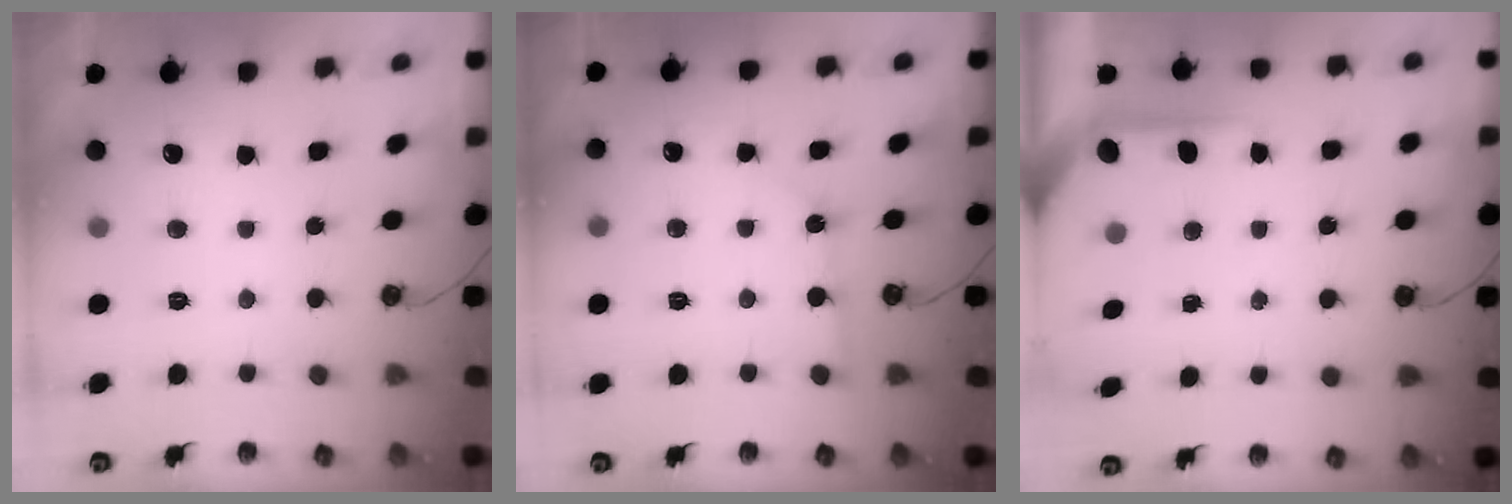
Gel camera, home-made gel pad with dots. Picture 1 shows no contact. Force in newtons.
{"total": 4.2, "press": 4.2, "slide": 0.5}
{"total": 5.0, "press": 4.9, "slide": 0.4}